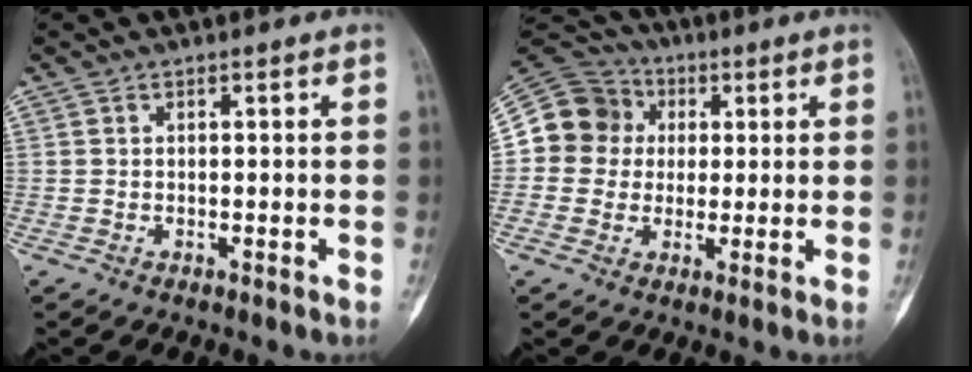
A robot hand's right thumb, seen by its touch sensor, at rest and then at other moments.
{"total": 11.9, "force": [1.2, 11.4, 3.4], "torque": [-0.040, 0.028, 0.017]}